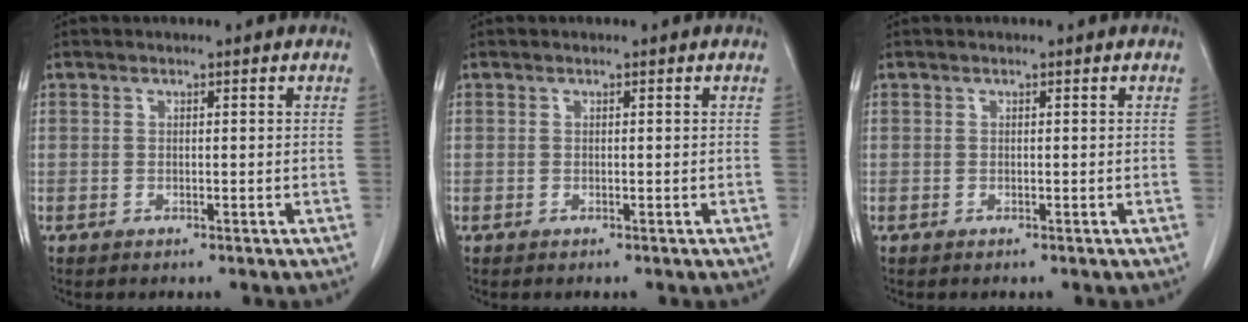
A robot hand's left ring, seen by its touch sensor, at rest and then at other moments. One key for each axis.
{"total": 0.0}
{"total": 0.0}